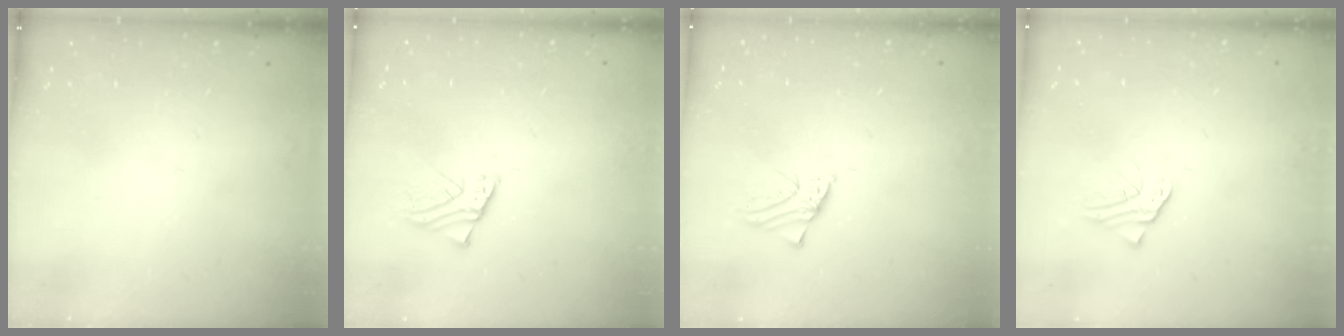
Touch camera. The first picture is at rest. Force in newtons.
{"total": 1.5, "press": 1.5, "slide": 0.2}
{"total": 0.9, "press": 0.9, "slide": 0.1}
{"total": 2.5, "press": 2.5, "slide": 0.2}